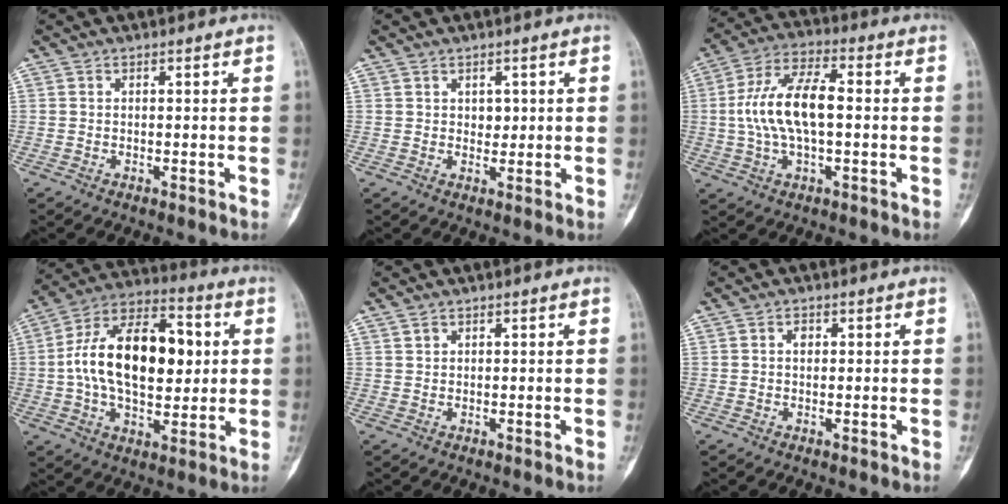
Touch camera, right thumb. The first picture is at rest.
{"total": 2.1, "force": [0.7, 1.6, 1.2], "torque": [-0.005, -0.003, 0.012]}
{"total": 13.1, "force": [0.1, 5.9, 11.7], "torque": [-0.233, 0.027, -0.002]}
{"total": 21.9, "force": [2.0, 12.4, 17.9], "torque": [-0.280, 0.021, 0.029]}
{"total": 0.9, "force": [0.6, 0.6, 0.2], "torque": [0.002, -0.001, 0.011]}
{"total": 1.5, "force": [0.3, 1.1, 0.9], "torque": [-0.007, 0.002, 0.002]}